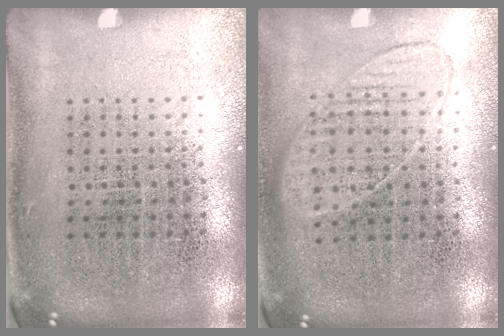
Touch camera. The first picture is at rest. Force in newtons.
{"total": 1.0, "press": 0.9, "slide": 0.4}